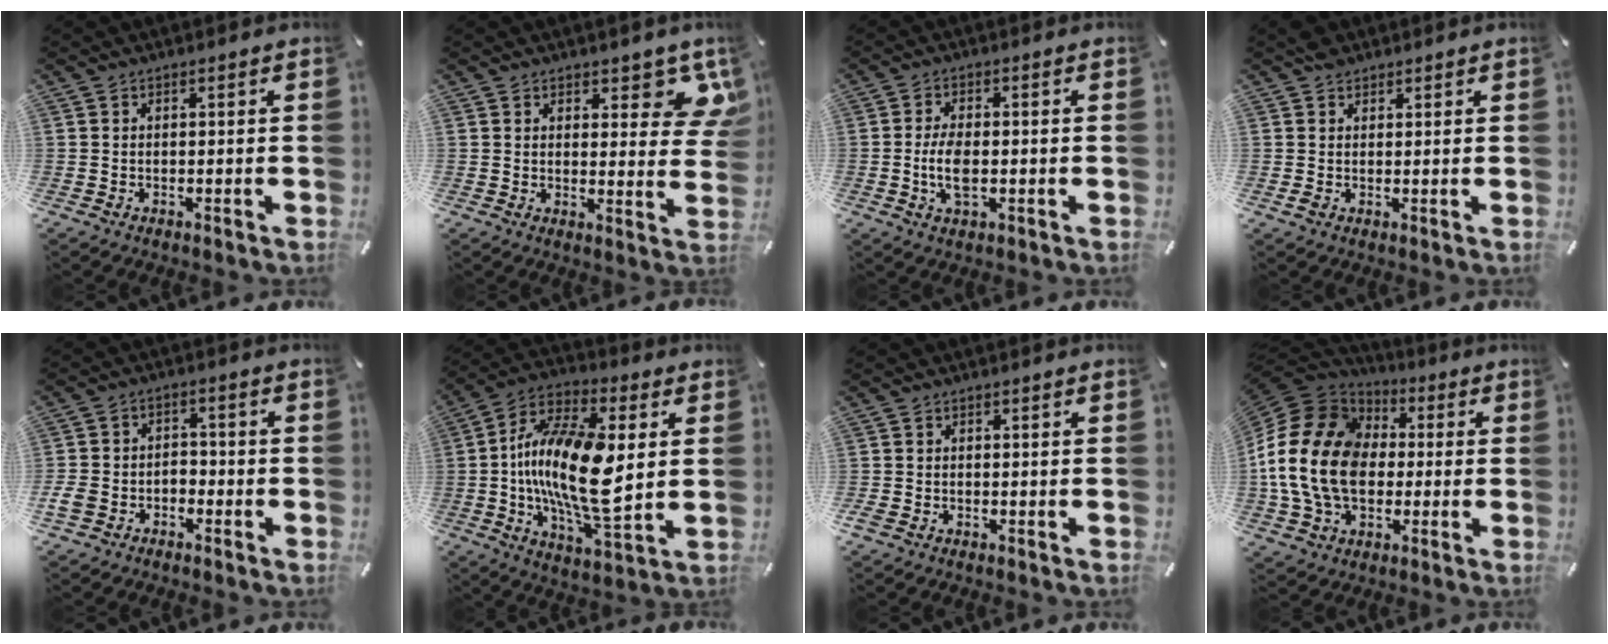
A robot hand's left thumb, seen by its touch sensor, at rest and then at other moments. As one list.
[{"total": 8.6, "force": [6.1, 4.3, 4.2], "torque": [-0.029, -0.048, 0.103]}, {"total": 6.1, "force": [-0.8, 2.6, 5.5], "torque": [-0.122, -0.004, -0.019]}, {"total": 3.3, "force": [1.8, 2.7, 0.7], "torque": [0.001, -0.001, 0.035]}, {"total": 5.2, "force": [-2.9, 3.8, 2.1], "torque": [-0.045, 0.016, -0.055]}, {"total": 20.9, "force": [1.1, 8.2, 19.2], "torque": [-0.394, -0.020, 0.011]}, {"total": 0.8, "force": [-0.4, 0.7, 0.1], "torque": [0.000, 0.005, -0.008]}, {"total": 20.2, "force": [-1.6, 15.9, 12.3], "torque": [-0.280, 0.022, -0.034]}]